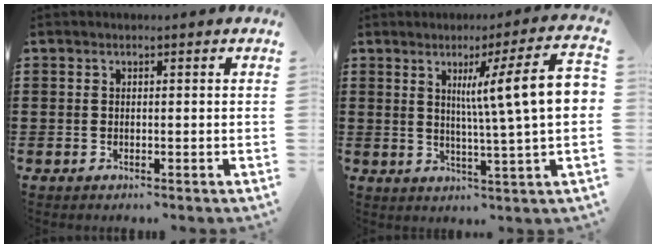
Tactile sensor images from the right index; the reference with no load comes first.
{"total": 11.2, "force": [2.2, 0.1, 11.0], "torque": [-0.179, -0.010, 0.027]}